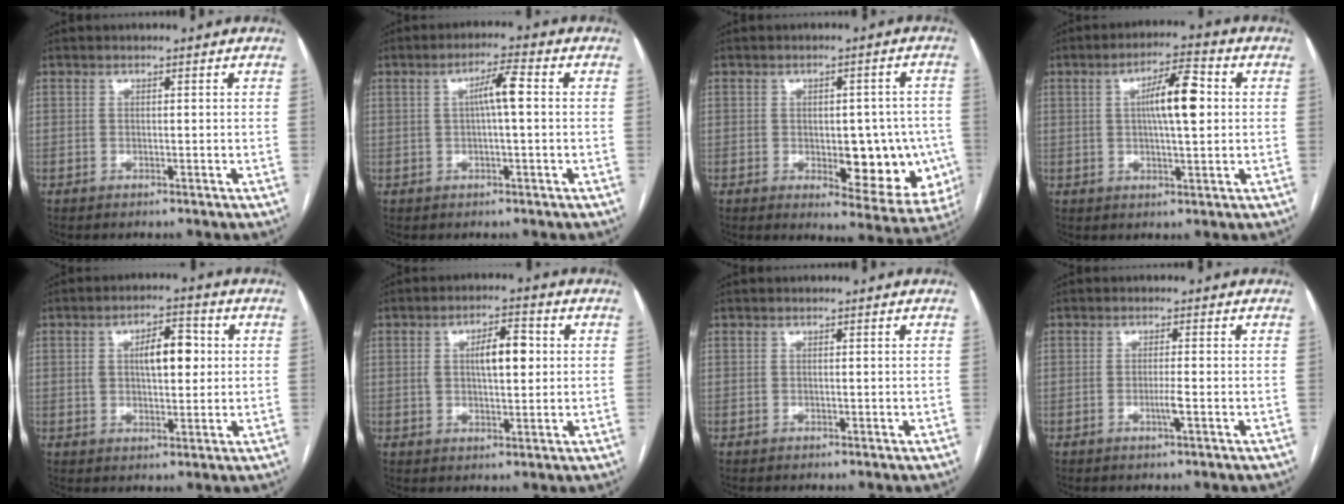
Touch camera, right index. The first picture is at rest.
{"total": 4.6, "force": [0.4, 0.3, 4.6], "torque": [-0.080, 0.012, 0.006]}
{"total": 12.2, "force": [-2.2, 5.6, 10.6], "torque": [-0.113, 0.007, -0.010]}
{"total": 8.1, "force": [1.4, 1.6, 7.8], "torque": [-0.134, 0.017, 0.021]}
{"total": 7.1, "force": [1.3, 3.1, 6.2], "torque": [-0.102, 0.017, 0.025]}
{"total": 6.5, "force": [1.2, 2.5, 5.9], "torque": [-0.099, 0.015, 0.022]}
{"total": 0.0}
{"total": 1.8, "force": [-0.7, -0.3, 1.6], "torque": [-0.032, -0.004, -0.012]}